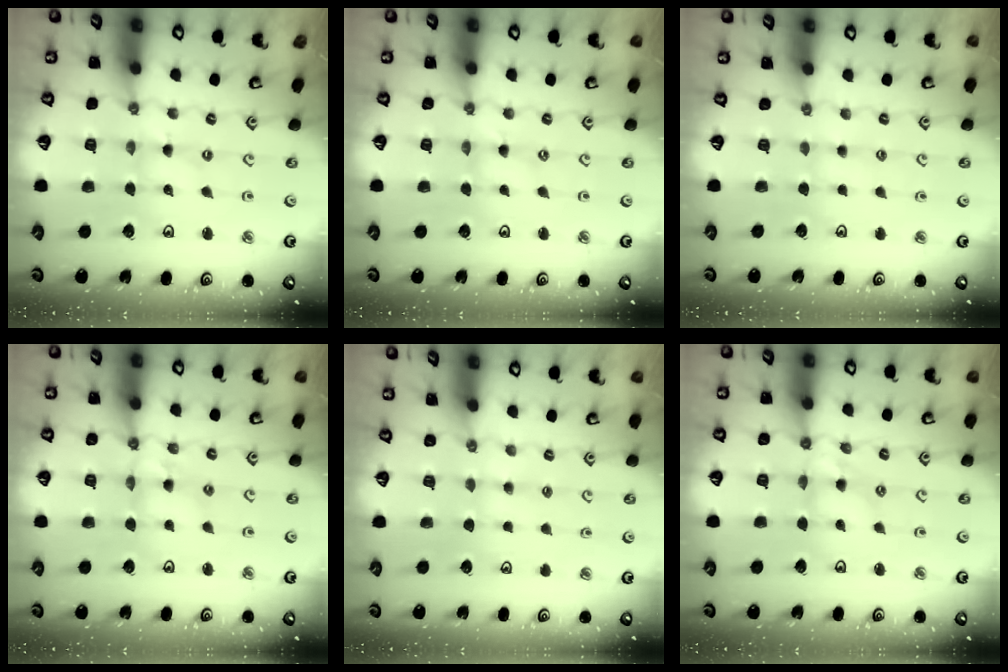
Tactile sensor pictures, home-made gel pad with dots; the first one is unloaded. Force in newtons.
{"total": 0.0}
{"total": 2.3, "press": 2.3, "slide": 0.3}
{"total": 5.7, "press": 5.7, "slide": 0.5}
{"total": 1.9, "press": 1.9, "slide": 0.4}
{"total": 5.0, "press": 4.9, "slide": 0.5}